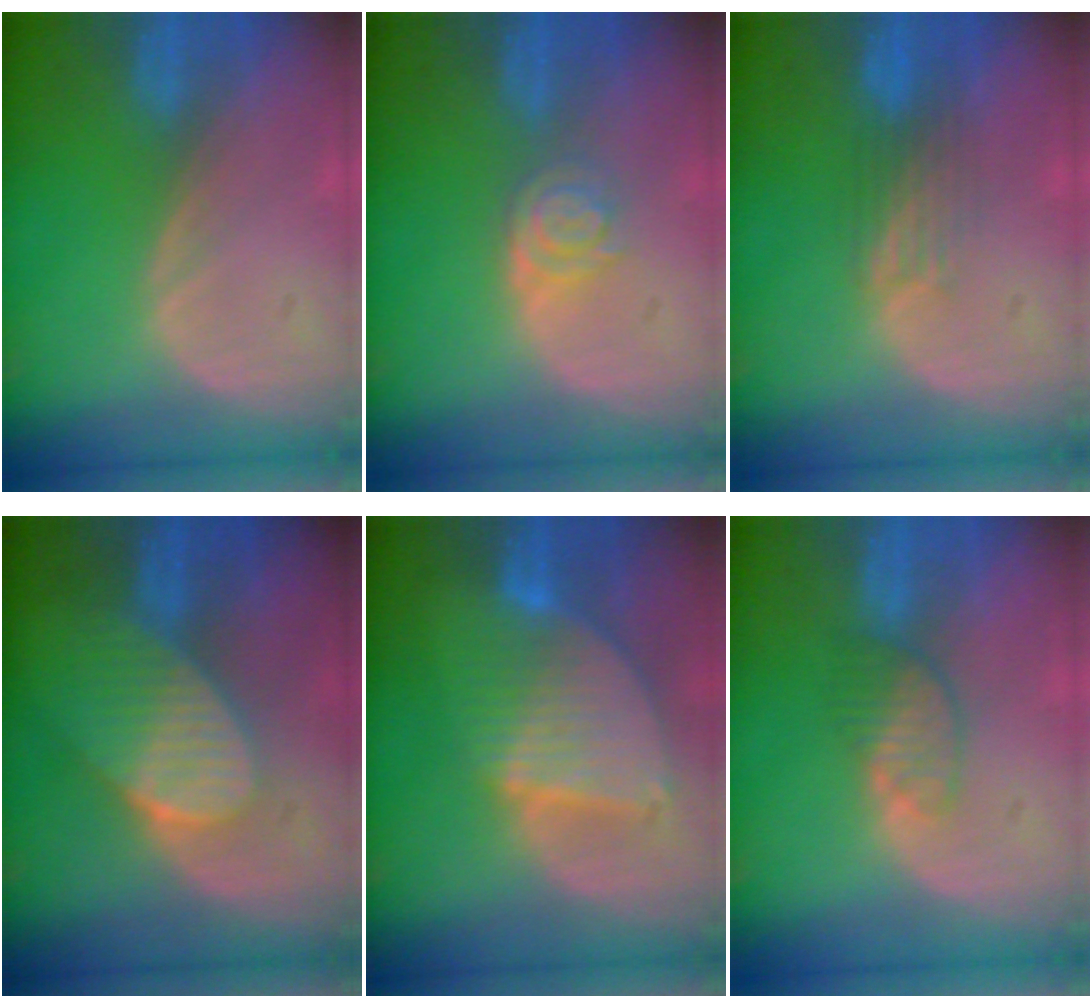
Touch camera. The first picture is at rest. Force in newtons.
{"total": 4.1, "press": 3.6, "slide": 1.9}
{"total": 3.8, "press": 3.1, "slide": 2.2}
{"total": 7.3, "press": 6.8, "slide": 2.7}
{"total": 8.4, "press": 7.5, "slide": 3.8}
{"total": 3.5, "press": 3.4, "slide": 0.9}